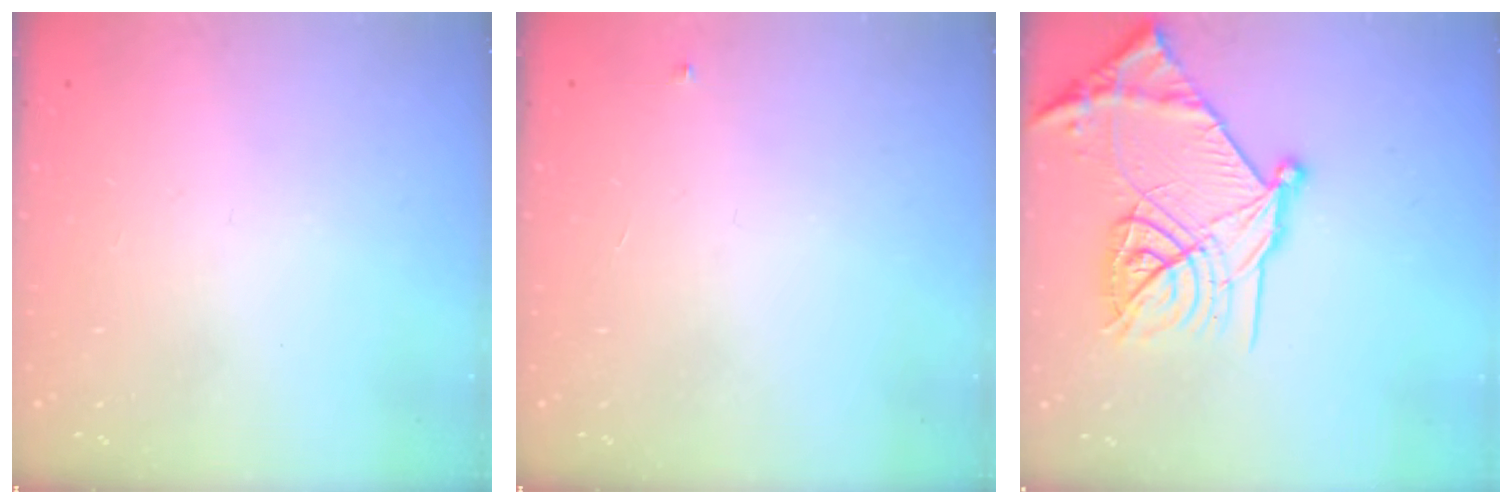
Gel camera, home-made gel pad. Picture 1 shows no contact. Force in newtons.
{"total": 3.0, "press": 2.9, "slide": 0.4}
{"total": 23.6, "press": 23.5, "slide": 2.1}